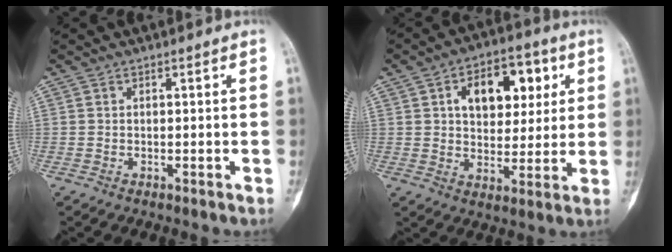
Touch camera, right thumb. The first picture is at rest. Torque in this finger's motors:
{"motor_torque": [0.30, 1.41, 1.46, 0.41, 0.05]}